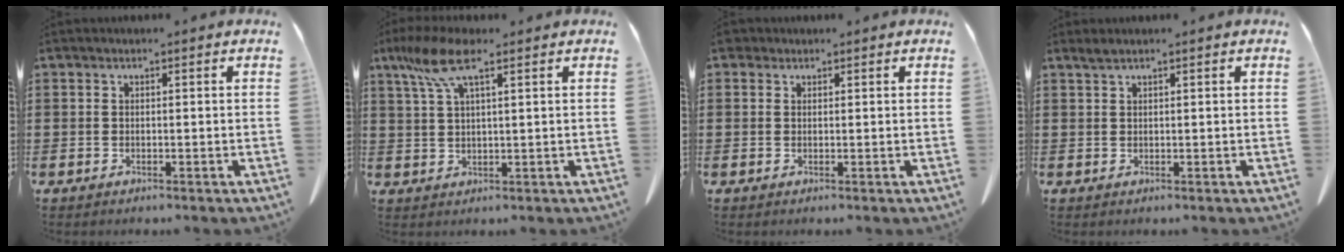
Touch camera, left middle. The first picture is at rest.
{"total": 7.3, "force": [4.2, 1.7, 5.8], "torque": [-0.135, -0.002, 0.070]}
{"total": 1.2, "force": [0.8, 0.8, 0.3], "torque": [-0.010, 0.006, 0.016]}
{"total": 0.9, "force": [0.8, 0.0, 0.5], "torque": [-0.011, 0.000, 0.015]}